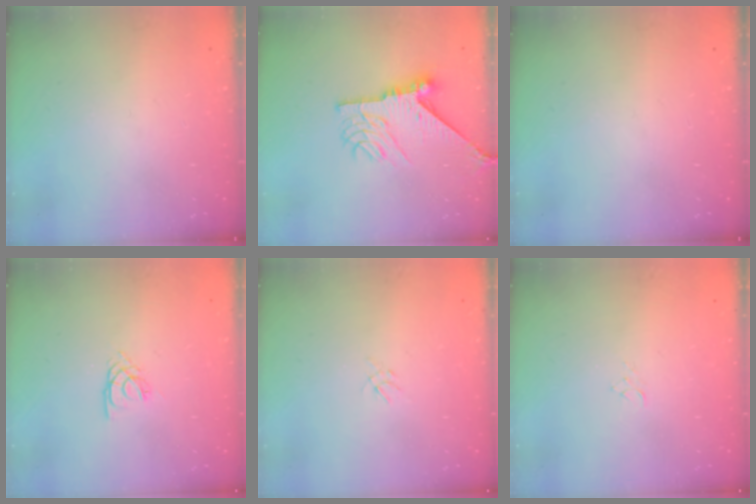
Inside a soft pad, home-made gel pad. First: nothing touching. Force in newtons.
{"total": 13.4, "press": 13.4, "slide": 1.2}
{"total": 0.0}
{"total": 1.4, "press": 1.3, "slide": 0.3}
{"total": 1.2, "press": 1.1, "slide": 0.5}
{"total": 2.9, "press": 2.9, "slide": 0.3}